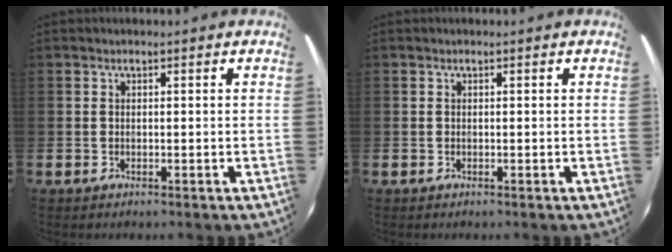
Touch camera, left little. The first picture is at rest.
{"total": 0.0}